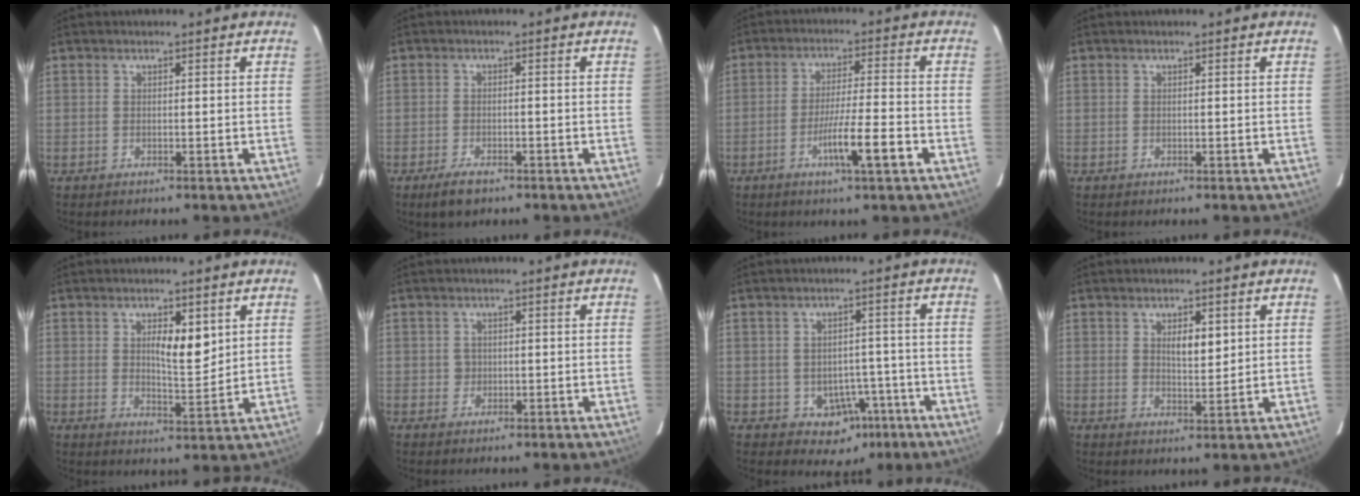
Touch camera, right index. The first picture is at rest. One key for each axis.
{"total": 3.5, "fx": -2.4, "fy": 1.5, "fz": 2.1, "tx": -0.045, "ty": -0.004, "tz": -0.036}
{"total": 7.8, "fx": -3.5, "fy": -0.2, "fz": 6.9, "tx": -0.120, "ty": -0.008, "tz": -0.060}
{"total": 0.0}
{"total": 5.7, "fx": 2.0, "fy": 1.8, "fz": 5.0, "tx": -0.081, "ty": -0.006, "tz": 0.036}
{"total": 1.3, "fx": -0.1, "fy": 1.3, "fz": 0.3, "tx": -0.006, "ty": 0.002, "tz": 0.001}
{"total": 6.0, "fx": -2.6, "fy": 4.8, "fz": 2.5, "tx": -0.022, "ty": 0.014, "tz": -0.023}
{"total": 3.7, "fx": 1.4, "fy": 1.4, "fz": 3.2, "tx": -0.053, "ty": -0.001, "tz": 0.025}